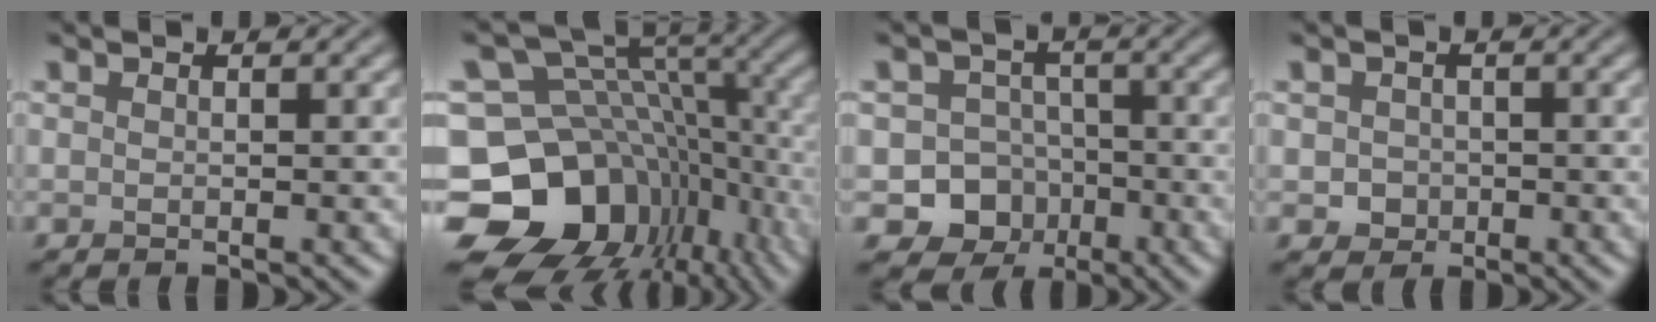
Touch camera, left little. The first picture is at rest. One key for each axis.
{"total": 15.3, "fx": -4.0, "fy": 12.0, "fz": 8.6, "tx": -0.182, "ty": -0.002, "tz": -0.053}
{"total": 8.5, "fx": -3.6, "fy": 7.5, "fz": 1.9, "tx": 0.001, "ty": -0.017, "tz": -0.076}
{"total": 1.7, "fx": -0.2, "fy": 1.6, "fz": 0.5, "tx": -0.004, "ty": -0.005, "tz": -0.004}